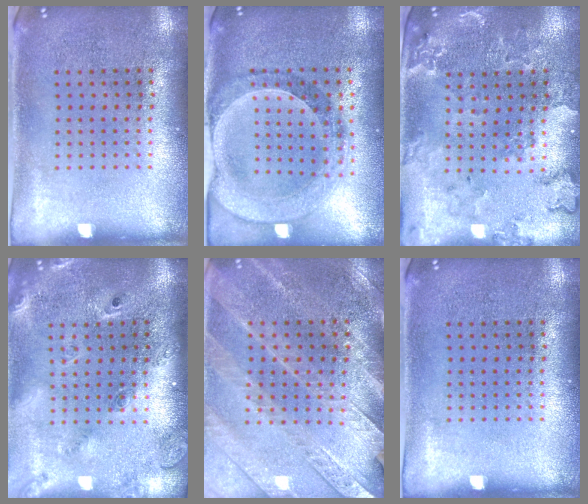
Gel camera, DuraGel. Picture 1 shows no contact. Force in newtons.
{"total": 1.5, "press": 1.5, "slide": 0.3}
{"total": 0.7, "press": 0.7, "slide": 0.2}
{"total": 2.4, "press": 1.7, "slide": 1.6}
{"total": 2.8, "press": 2.7, "slide": 0.6}
{"total": 0.0}